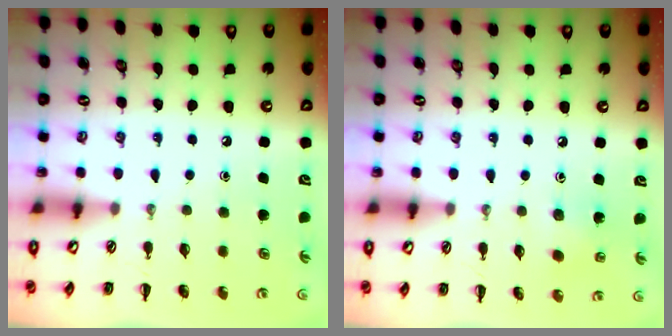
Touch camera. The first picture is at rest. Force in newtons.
{"total": 3.6, "press": 3.4, "slide": 1.1}